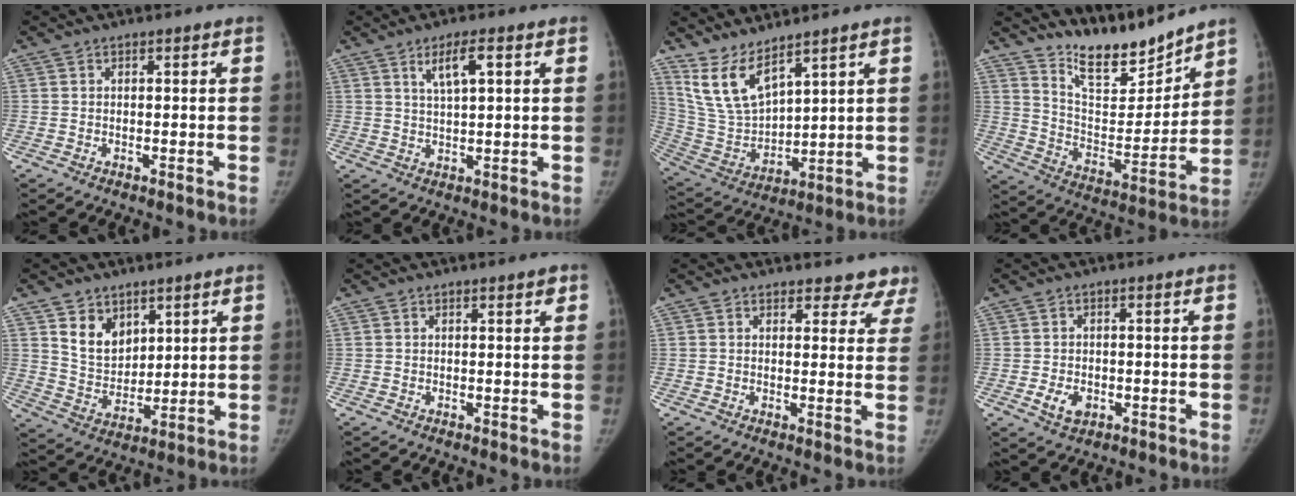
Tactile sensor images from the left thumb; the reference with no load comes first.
{"total": 5.1, "force": [2.3, 1.2, 4.4], "torque": [-0.079, -0.006, 0.044]}
{"total": 10.7, "force": [8.1, 3.5, 6.1], "torque": [-0.111, -0.051, 0.188]}
{"total": 14.2, "force": [12.9, 3.4, 4.6], "torque": [-0.041, -0.102, 0.234]}
{"total": 8.8, "force": [4.8, 6.1, 4.1], "torque": [-0.041, -0.038, 0.101]}
{"total": 1.0, "force": [0.7, 0.2, 0.7], "torque": [-0.008, -0.002, 0.009]}
{"total": 6.9, "force": [6.2, 2.8, 0.3], "torque": [0.051, -0.027, 0.046]}
{"total": 3.9, "force": [-1.2, 2.7, 2.5], "torque": [-0.036, 0.003, -0.014]}